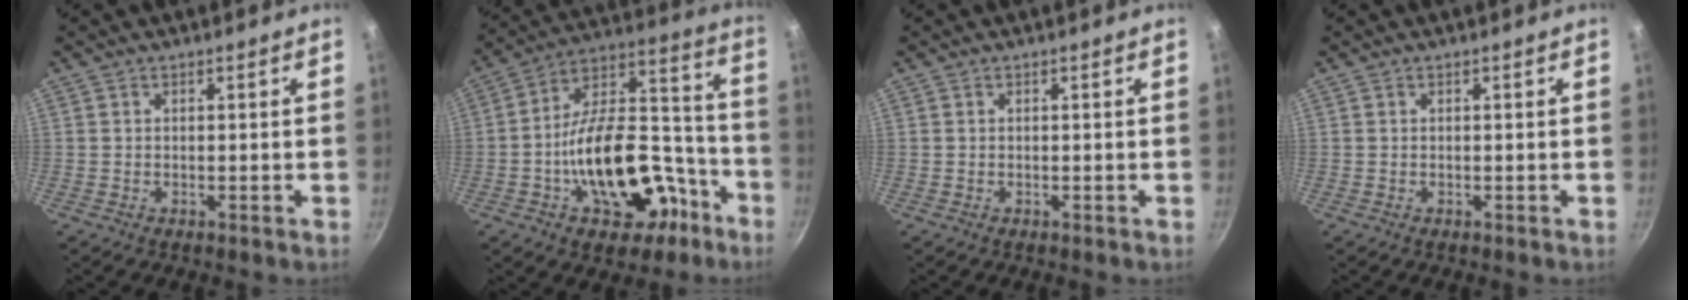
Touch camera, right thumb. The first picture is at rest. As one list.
[{"total": 23.5, "force": [-9.0, 13.6, 17.0], "torque": [-0.225, 0.091, -0.121]}, {"total": 0.0}, {"total": 0.0}]